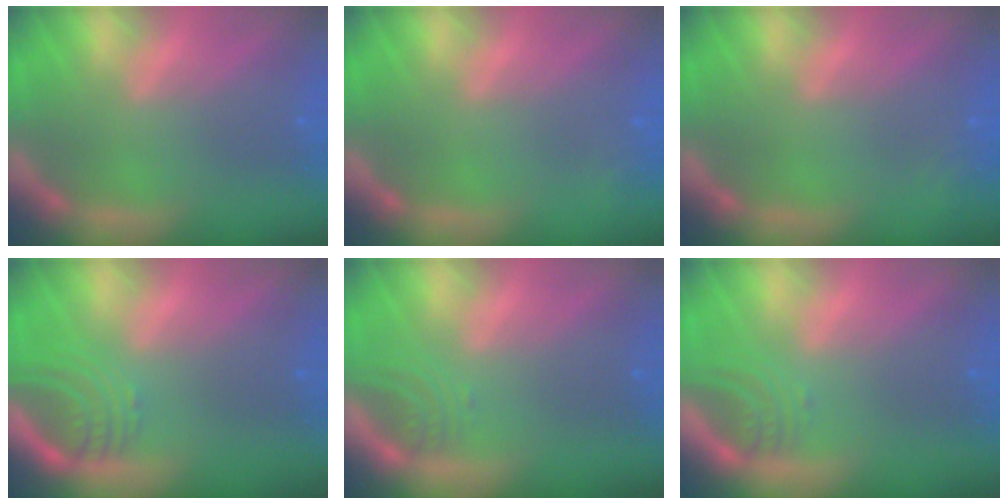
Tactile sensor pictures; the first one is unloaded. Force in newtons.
{"total": 0.9}
{"total": 1.4}
{"total": 3.9}
{"total": 2.0}
{"total": 2.5}